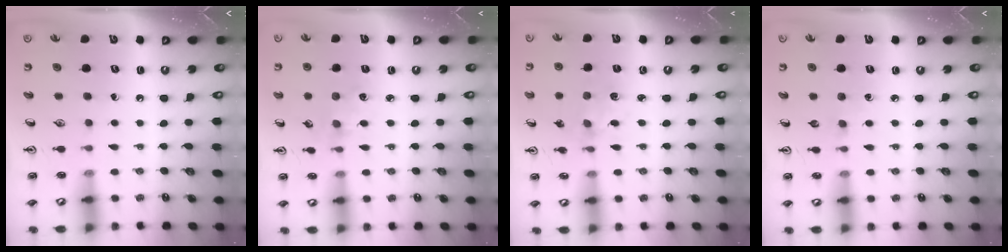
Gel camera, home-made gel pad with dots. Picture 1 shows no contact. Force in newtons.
{"total": 2.8, "press": 2.8, "slide": 0.4}
{"total": 1.7, "press": 1.6, "slide": 0.5}
{"total": 2.9, "press": 2.9, "slide": 0.4}